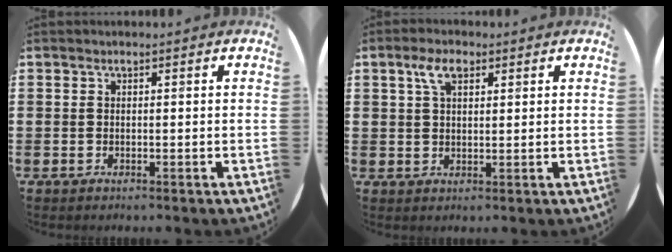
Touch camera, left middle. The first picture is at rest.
{"total": 4.1, "force": [2.3, 1.9, 2.7], "torque": [-0.053, 0.007, 0.040]}